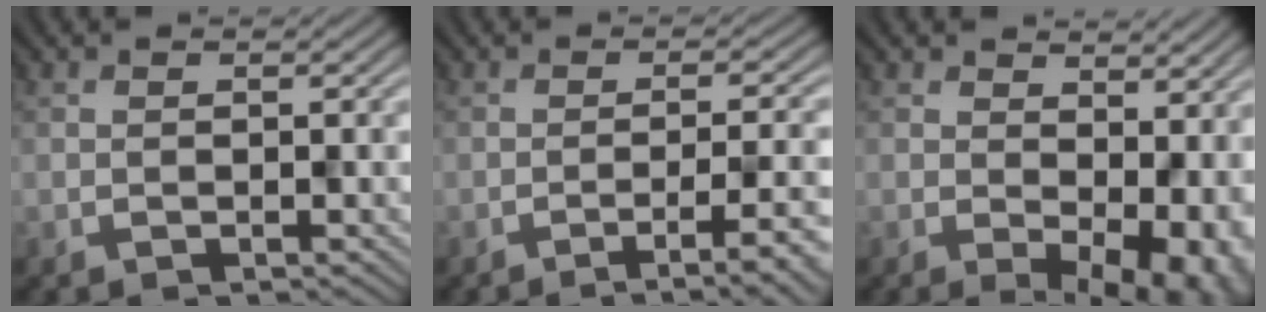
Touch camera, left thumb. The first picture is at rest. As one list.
[{"total": 6.2, "force": [-3.3, 1.4, 5.1], "torque": [-0.072, 0.001, -0.042]}, {"total": 7.9, "force": [0.2, 4.5, 6.4], "torque": [-0.070, -0.017, 0.035]}]